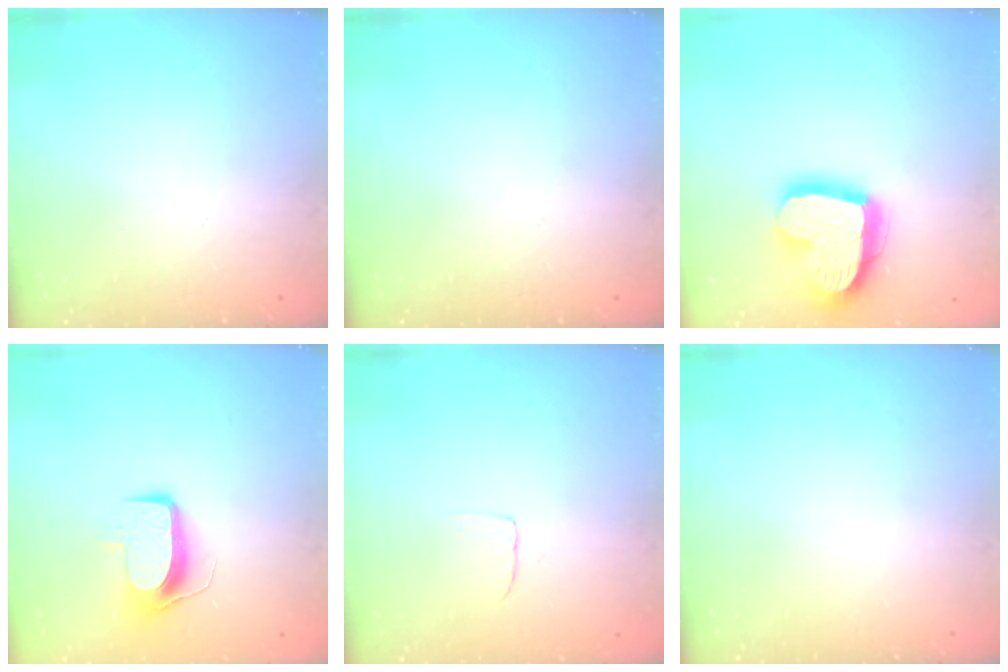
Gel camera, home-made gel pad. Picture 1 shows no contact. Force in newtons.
{"total": 0.0}
{"total": 20.2, "press": 20.1, "slide": 2.0}
{"total": 9.5, "press": 9.5, "slide": 0.3}
{"total": 2.4, "press": 2.4, "slide": 0.1}
{"total": 0.0}